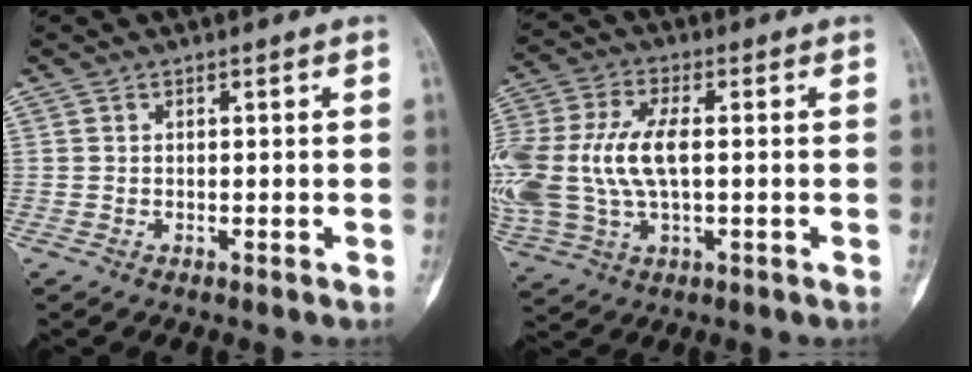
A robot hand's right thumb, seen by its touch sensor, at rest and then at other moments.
{"total": 19.4, "force": [0.0, 10.5, 16.3], "torque": [-0.399, 0.010, 0.004]}